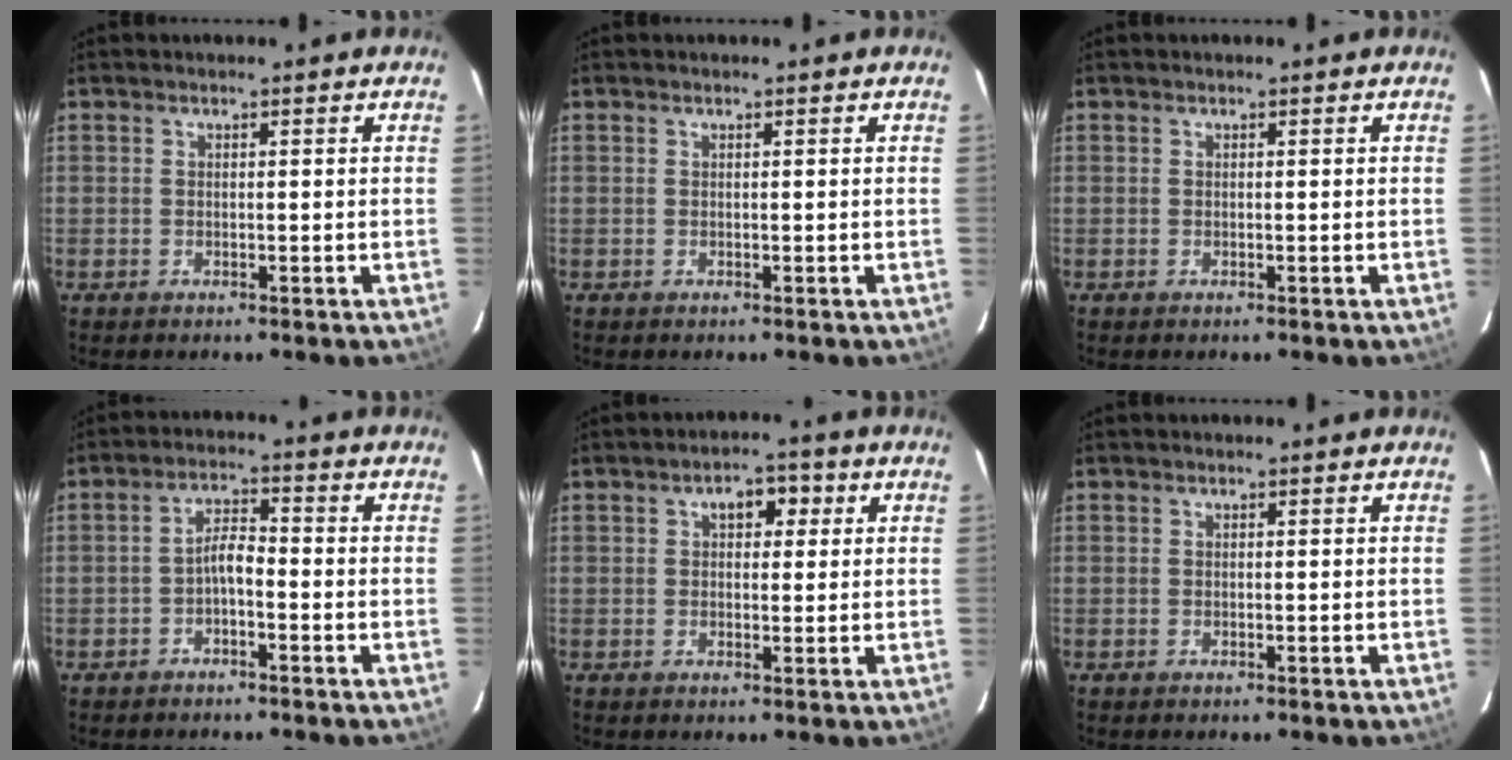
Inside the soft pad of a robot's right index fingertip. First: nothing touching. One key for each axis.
{"total": 0.0}
{"total": 0.0}
{"total": 3.3, "fx": -1.9, "fy": 1.0, "fz": 2.4, "tx": -0.045, "ty": 0.015, "tz": -0.033}
{"total": 4.5, "fx": 1.3, "fy": 2.9, "fz": 3.1, "tx": -0.040, "ty": 0.022, "tz": 0.020}
{"total": 0.0}